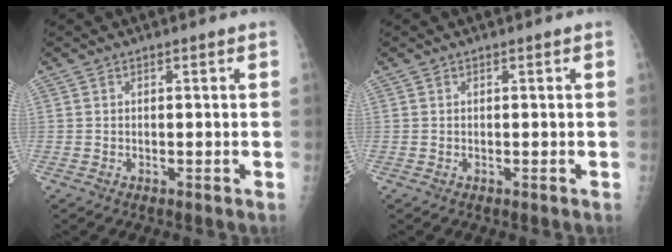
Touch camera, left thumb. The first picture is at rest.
{"total": 0.0}